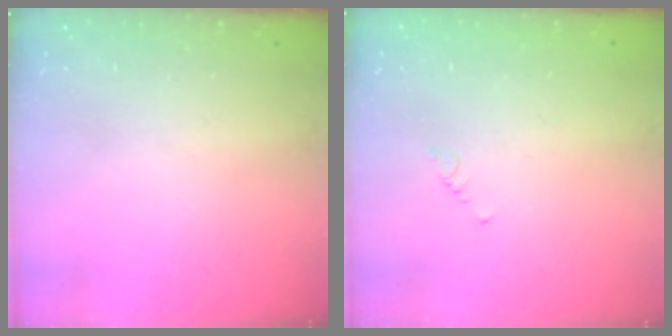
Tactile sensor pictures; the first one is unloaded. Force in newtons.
{"total": 0.7, "press": 0.6, "slide": 0.2}